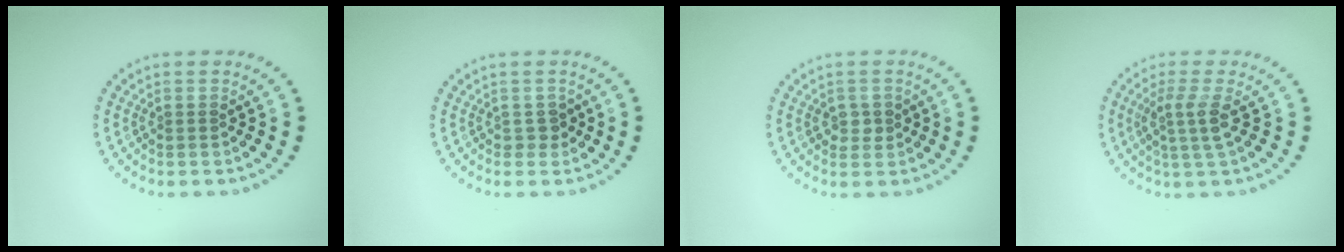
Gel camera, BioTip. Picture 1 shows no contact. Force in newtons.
{"total": 1.1, "press": 1.0, "slide": 0.5}
{"total": 1.5, "press": 1.4, "slide": 0.4}
{"total": 2.5, "press": 2.0, "slide": 1.5}